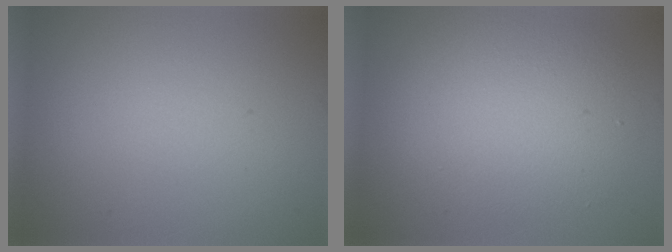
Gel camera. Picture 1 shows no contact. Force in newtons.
{"total": 5.6, "press": 5.6, "slide": 0.3}